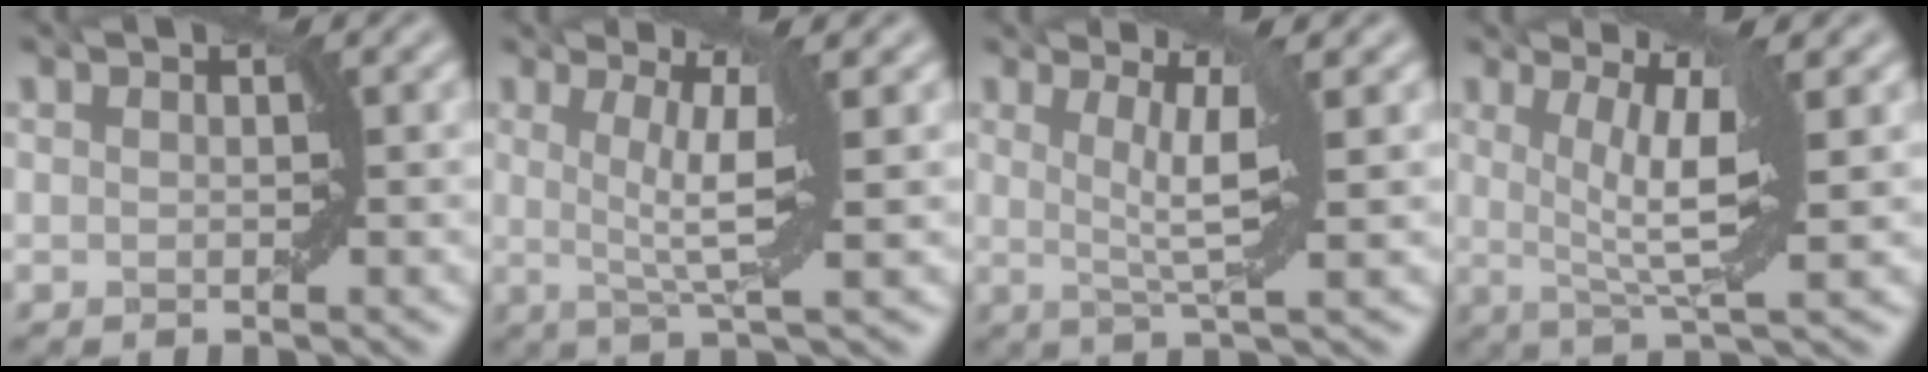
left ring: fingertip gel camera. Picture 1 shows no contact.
{"total": 4.5, "force": [0.2, 0.5, 4.5], "torque": [-0.085, 0.001, 0.011]}
{"total": 3.8, "force": [0.3, 0.4, 3.7], "torque": [-0.073, 0.001, 0.014]}
{"total": 5.6, "force": [0.5, 1.0, 5.5], "torque": [-0.101, -0.003, 0.018]}